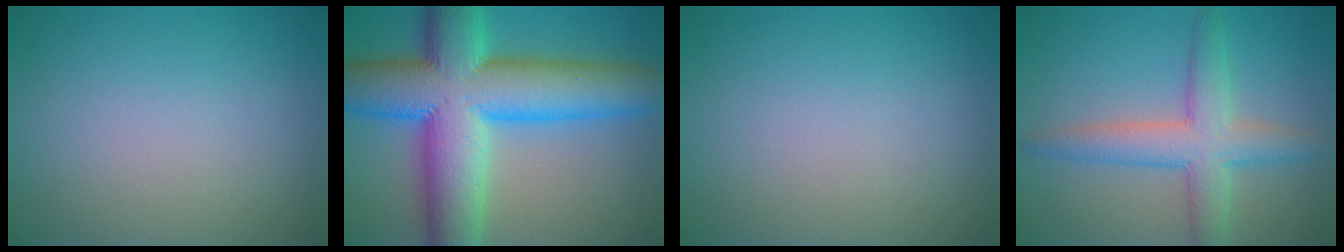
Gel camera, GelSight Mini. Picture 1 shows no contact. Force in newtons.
{"total": 15.6, "press": 15.6, "slide": 0.3}
{"total": 0.0}
{"total": 5.0, "press": 5.0, "slide": 0.2}